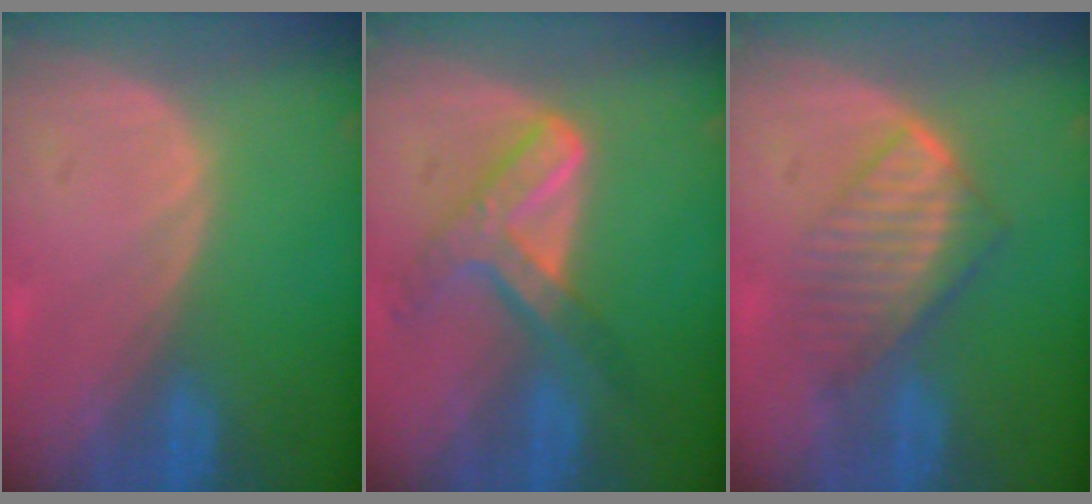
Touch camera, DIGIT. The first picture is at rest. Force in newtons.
{"total": 7.2, "press": 6.0, "slide": 3.8}
{"total": 6.4, "press": 6.3, "slide": 1.4}